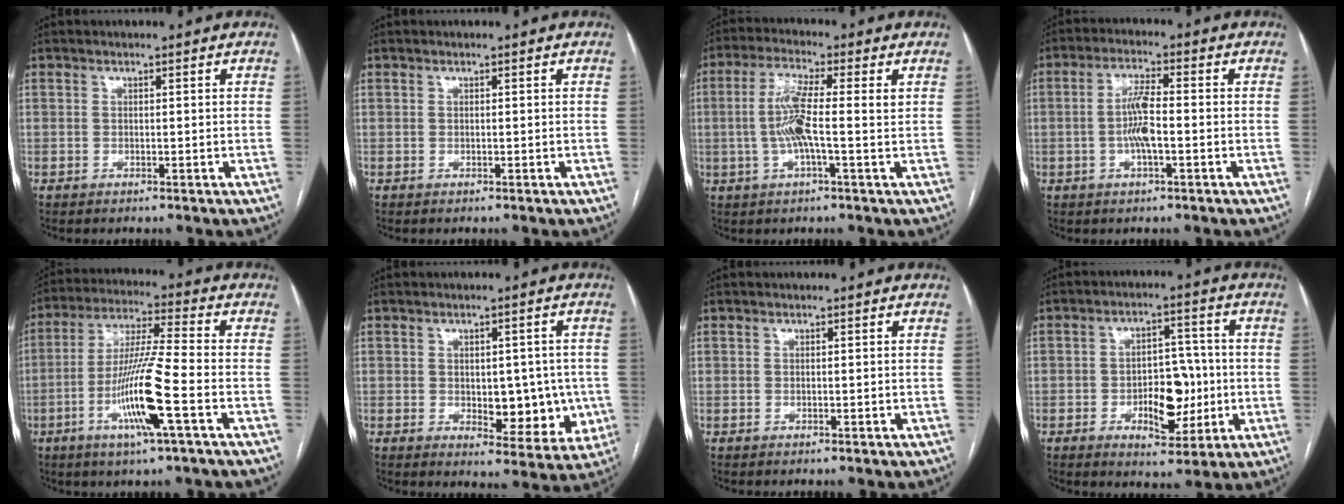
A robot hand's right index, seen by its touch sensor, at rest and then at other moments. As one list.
[{"total": 0.0}, {"total": 7.1, "force": [0.0, 0.5, 7.1], "torque": [-0.145, 0.009, -0.006]}, {"total": 5.6, "force": [-1.0, 0.8, 5.4], "torque": [-0.113, 0.005, -0.020]}, {"total": 12.7, "force": [-4.5, -0.3, 11.9], "torque": [-0.235, -0.009, -0.089]}, {"total": 9.1, "force": [-0.9, 4.9, 7.6], "torque": [-0.078, 0.003, 0.000]}, {"total": 0.0}, {"total": 8.9, "force": [-1.9, 4.4, 7.5], "torque": [-0.110, 0.014, -0.022]}]